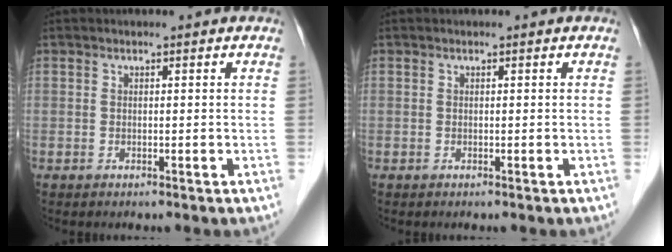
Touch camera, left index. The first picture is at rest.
{"total": 0.0}